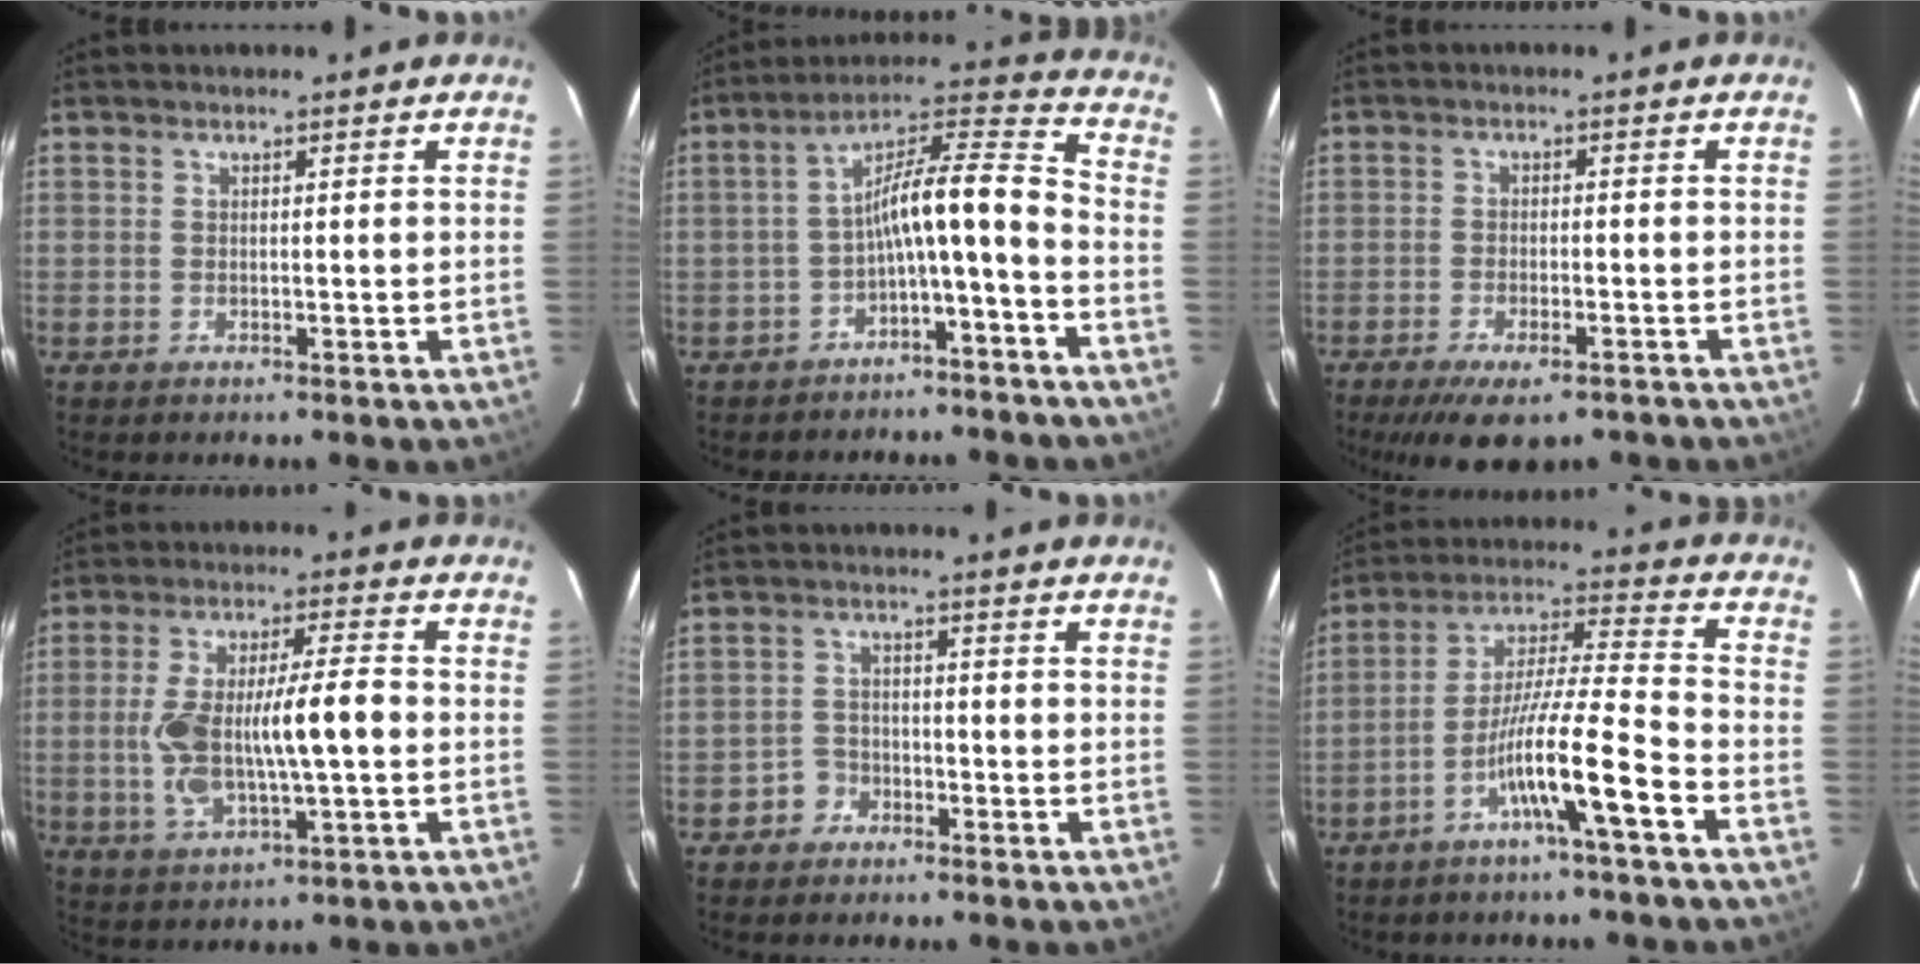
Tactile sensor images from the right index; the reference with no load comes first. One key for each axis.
{"total": 10.7, "fx": -3.9, "fy": 1.0, "fz": 9.9, "tx": -0.156, "ty": 0.042, "tz": -0.063}
{"total": 8.8, "fx": -6.7, "fy": 2.7, "fz": 5.0, "tx": -0.074, "ty": -0.009, "tz": -0.102}
{"total": 12.5, "fx": -1.1, "fy": 2.9, "fz": 12.1, "tx": -0.233, "ty": 0.016, "tz": -0.012}
{"total": 3.0, "fx": -1.9, "fy": 2.4, "fz": 0.4, "tx": -0.009, "ty": 0.011, "tz": -0.039}
{"total": 11.6, "fx": -5.9, "fy": -0.7, "fz": 9.9, "tx": -0.182, "ty": 0.008, "tz": -0.109}